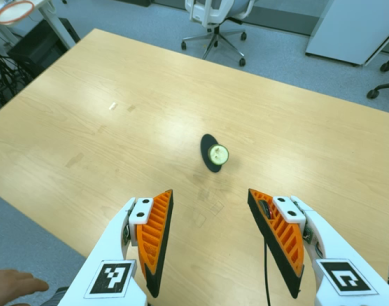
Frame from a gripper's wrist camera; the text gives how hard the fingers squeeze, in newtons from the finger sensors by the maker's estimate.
{"total": 0.0}